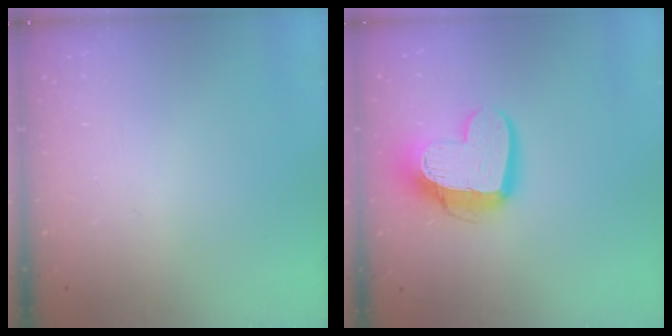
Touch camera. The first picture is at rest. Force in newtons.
{"total": 14.9, "press": 14.8, "slide": 1.5}